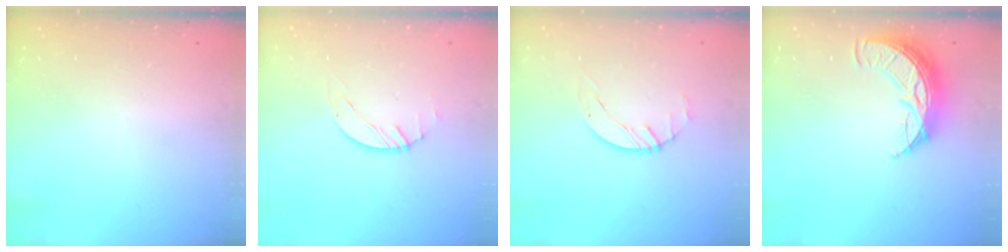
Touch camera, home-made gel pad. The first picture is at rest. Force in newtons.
{"total": 1.5, "press": 1.4, "slide": 0.1}
{"total": 1.4, "press": 1.4, "slide": 0.2}
{"total": 10.9, "press": 10.9, "slide": 0.7}